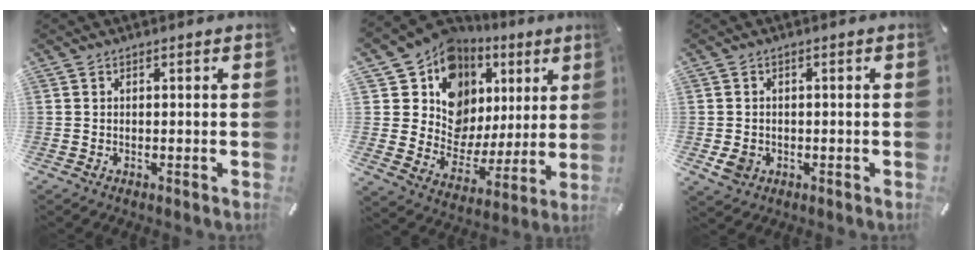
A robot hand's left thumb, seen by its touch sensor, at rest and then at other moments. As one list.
[{"total": 13.0, "force": [6.5, 10.8, 3.3], "torque": [-0.055, -0.079, 0.129]}, {"total": 3.5, "force": [-0.9, 3.0, 1.5], "torque": [-0.023, 0.000, -0.015]}]